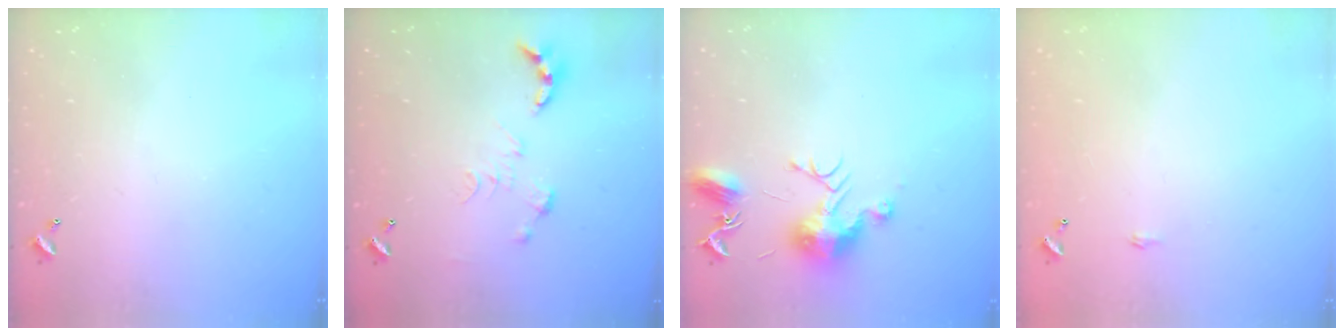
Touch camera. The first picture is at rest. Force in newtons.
{"total": 0.0}
{"total": 9.6, "press": 9.6, "slide": 0.4}
{"total": 0.6, "press": 0.6, "slide": 0.2}